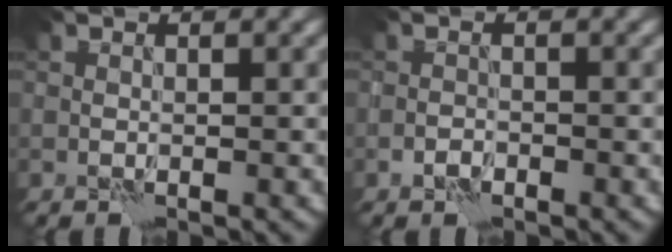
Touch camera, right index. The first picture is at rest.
{"total": 1.2, "force": [-0.8, 0.6, 0.6], "torque": [-0.010, 0.003, -0.018]}